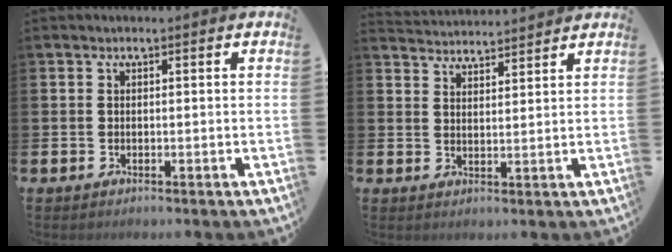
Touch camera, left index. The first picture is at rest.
{"total": 3.6, "force": [3.6, 0.0, -0.4], "torque": [-0.001, -0.026, 0.065]}